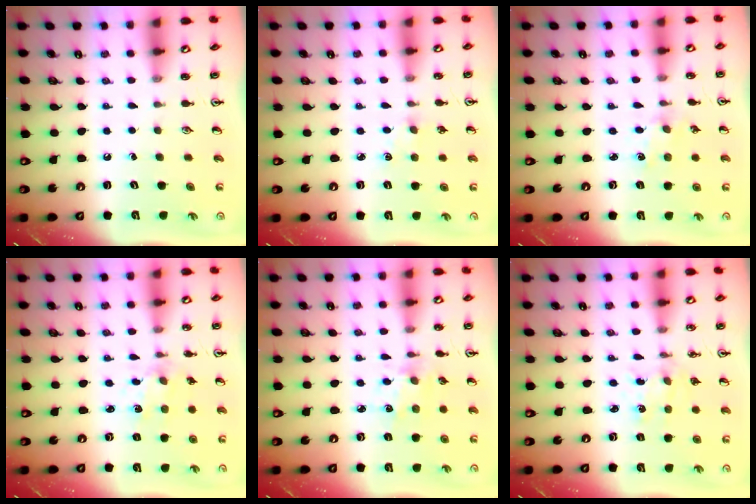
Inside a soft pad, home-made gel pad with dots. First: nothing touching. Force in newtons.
{"total": 2.2, "press": 2.2, "slide": 0.4}
{"total": 1.3, "press": 1.3, "slide": 0.2}
{"total": 1.9, "press": 1.9, "slide": 0.5}
{"total": 2.9, "press": 2.8, "slide": 0.8}
{"total": 1.0, "press": 0.9, "slide": 0.1}